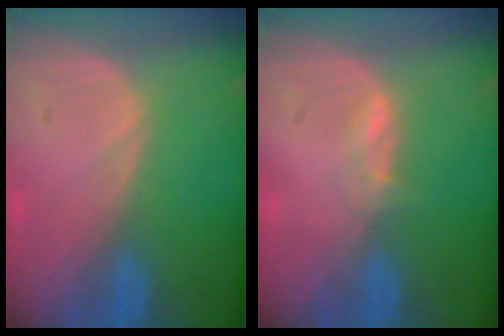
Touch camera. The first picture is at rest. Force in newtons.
{"total": 1.6, "press": 1.5, "slide": 0.6}